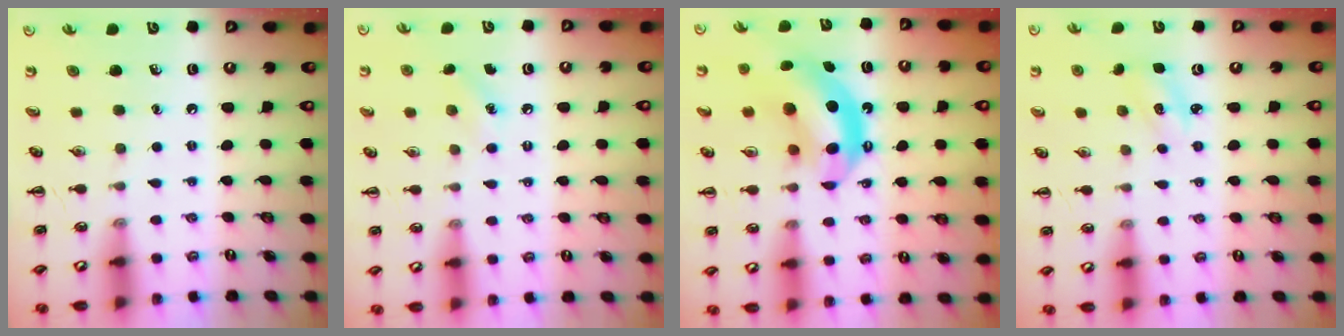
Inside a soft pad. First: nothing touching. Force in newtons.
{"total": 6.9, "press": 6.6, "slide": 2.1}
{"total": 12.5, "press": 12.0, "slide": 3.5}
{"total": 2.8, "press": 2.7, "slide": 0.7}